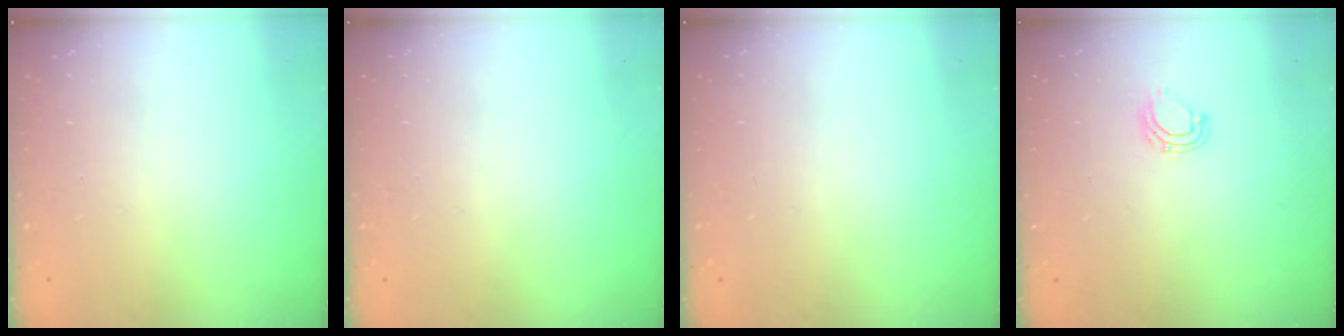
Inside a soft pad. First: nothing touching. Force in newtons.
{"total": 0.0}
{"total": 0.0}
{"total": 6.8, "press": 6.8, "slide": 0.5}